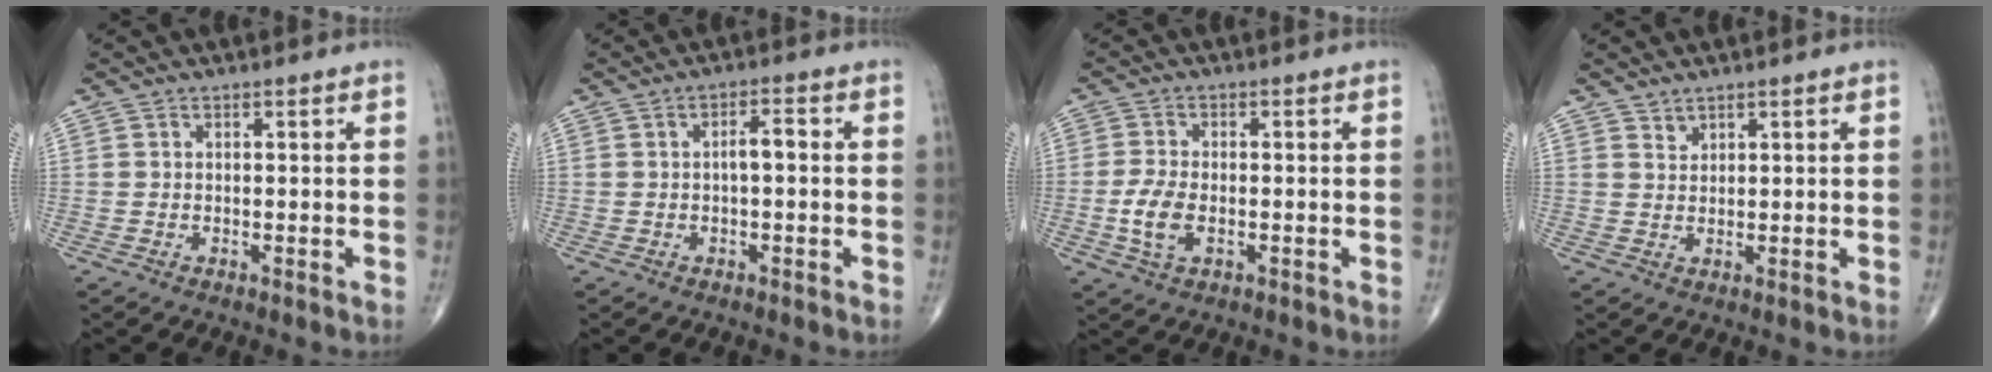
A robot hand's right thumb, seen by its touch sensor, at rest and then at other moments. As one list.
[{"total": 2.9, "force": [-0.1, 1.1, 2.7], "torque": [-0.042, 0.012, -0.004]}, {"total": 5.6, "force": [-1.3, 3.0, 4.6], "torque": [-0.102, -0.001, -0.025]}, {"total": 1.7, "force": [1.4, 1.0, 0.2], "torque": [0.012, -0.010, 0.021]}]